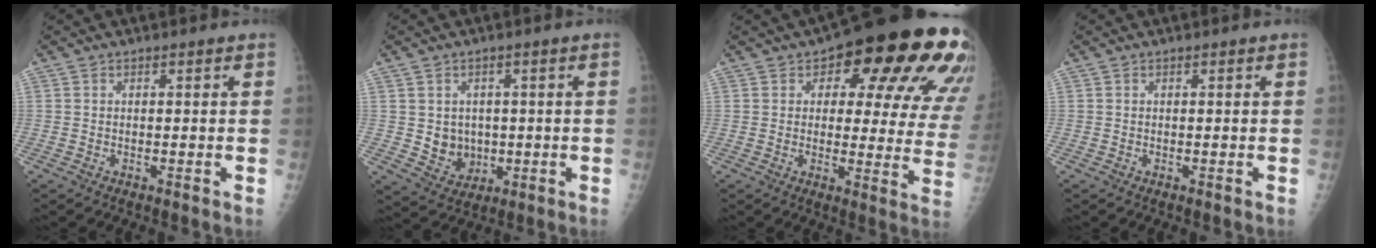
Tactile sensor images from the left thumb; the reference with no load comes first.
{"total": 6.2, "force": [0.0, 5.4, 3.0], "torque": [-0.016, -0.002, 0.015]}
{"total": 23.6, "force": [10.6, 10.1, 18.5], "torque": [-0.190, -0.009, 0.131]}
{"total": 0.0}